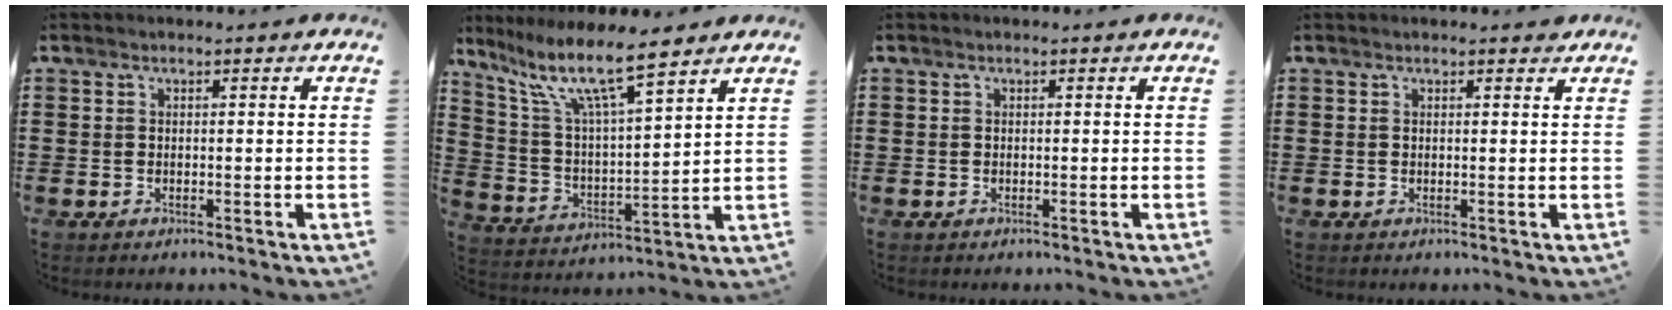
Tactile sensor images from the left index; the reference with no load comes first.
{"total": 10.1, "force": [7.7, 1.5, 6.4], "torque": [-0.151, -0.037, 0.130]}
{"total": 0.0}
{"total": 1.0, "force": [0.9, 0.2, 0.5], "torque": [-0.003, -0.002, 0.015]}